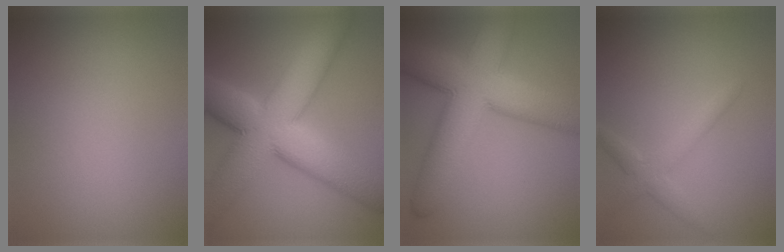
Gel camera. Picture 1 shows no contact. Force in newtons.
{"total": 13.7, "press": 13.6, "slide": 0.7}
{"total": 11.9, "press": 11.9, "slide": 0.4}
{"total": 2.5, "press": 2.5, "slide": 0.2}